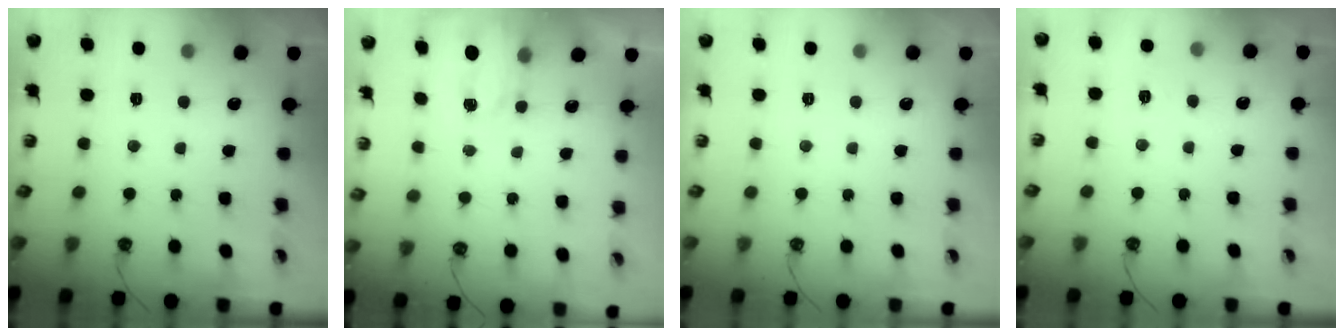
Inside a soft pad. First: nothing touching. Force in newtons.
{"total": 2.4, "press": 2.4, "slide": 0.5}
{"total": 0.0}
{"total": 4.8, "press": 4.8, "slide": 0.6}